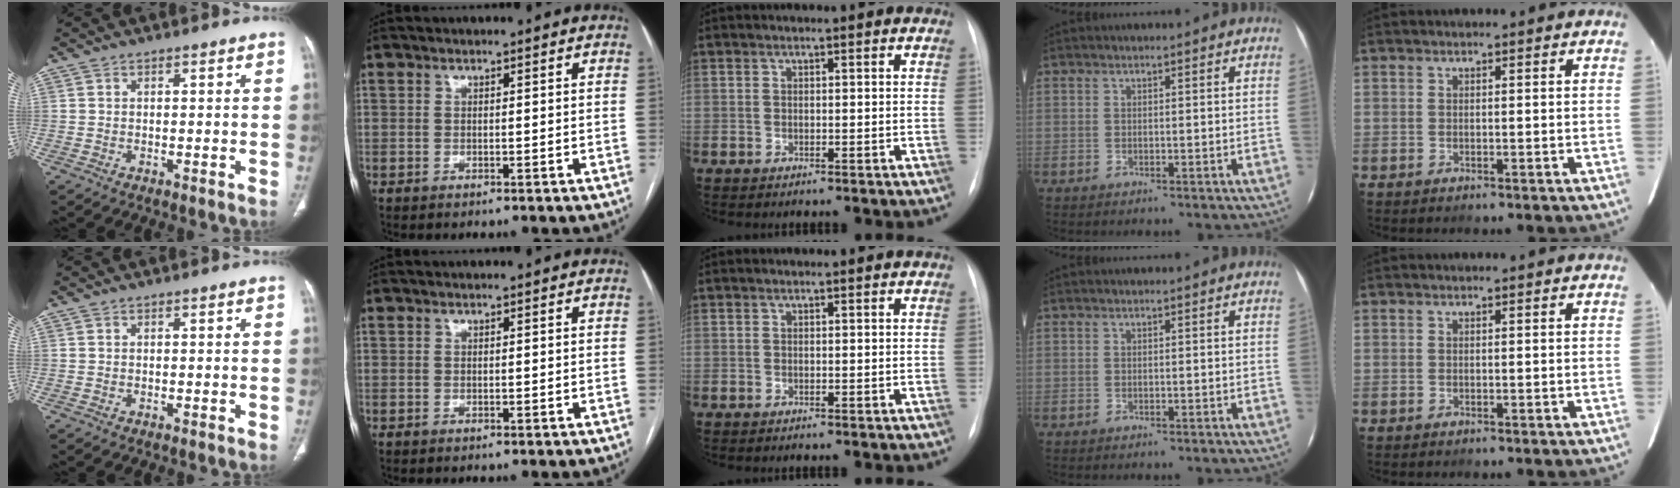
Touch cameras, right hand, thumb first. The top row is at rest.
{}